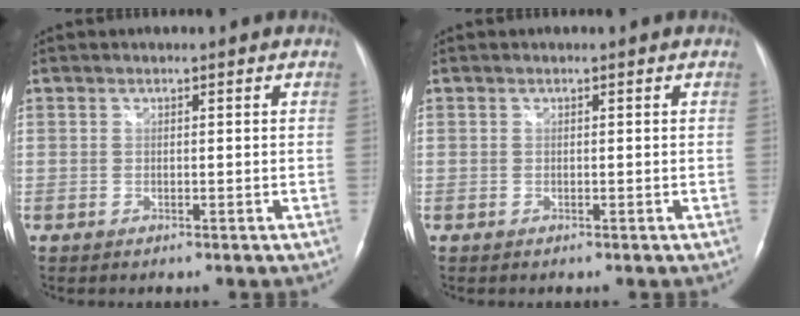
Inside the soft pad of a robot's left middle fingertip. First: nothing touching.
{"total": 0.0}